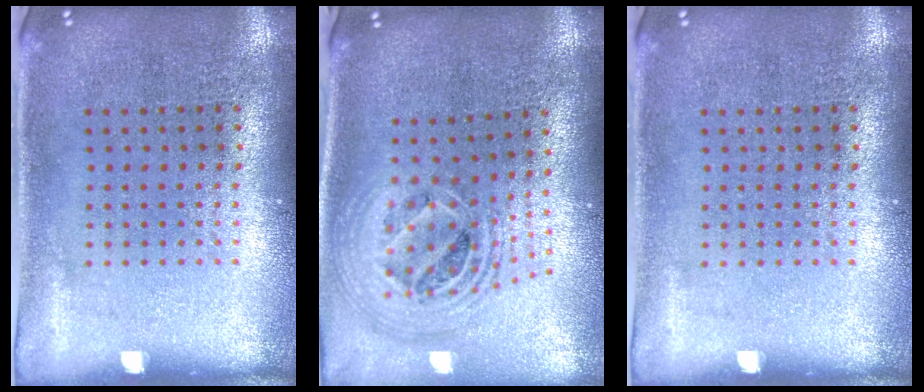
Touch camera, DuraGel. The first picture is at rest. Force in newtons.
{"total": 2.4, "press": 1.8, "slide": 1.6}
{"total": 0.0}